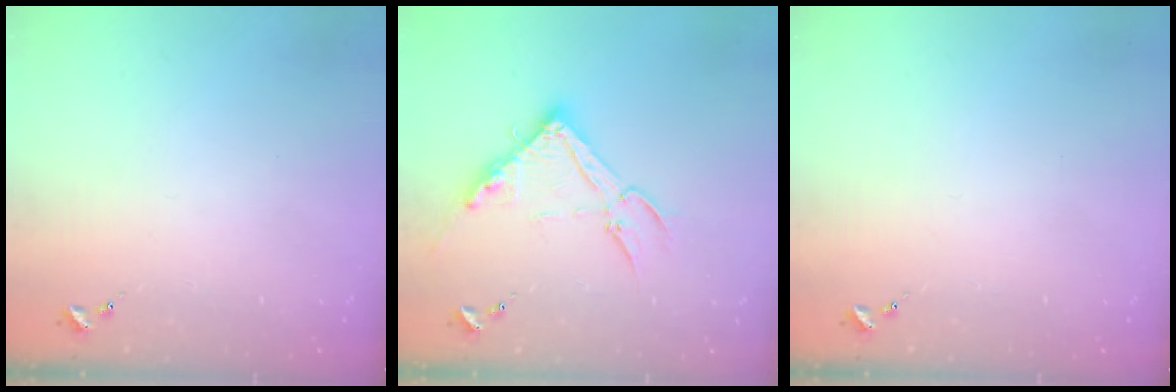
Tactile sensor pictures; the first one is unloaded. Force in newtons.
{"total": 16.1, "press": 16.1, "slide": 0.6}
{"total": 0.0}